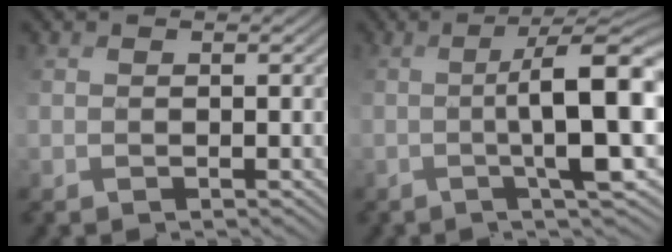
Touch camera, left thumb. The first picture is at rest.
{"total": 10.0, "force": [-0.5, 1.0, 9.9], "torque": [-0.143, 0.016, -0.003]}